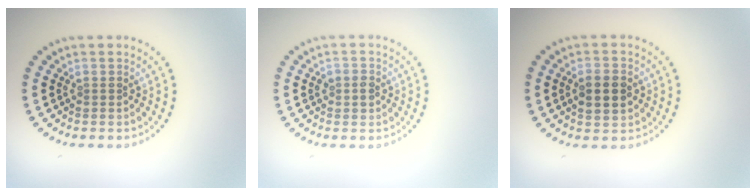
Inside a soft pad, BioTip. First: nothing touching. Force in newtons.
{"total": 1.4, "press": 1.4, "slide": 0.3}
{"total": 3.0, "press": 3.0, "slide": 0.2}